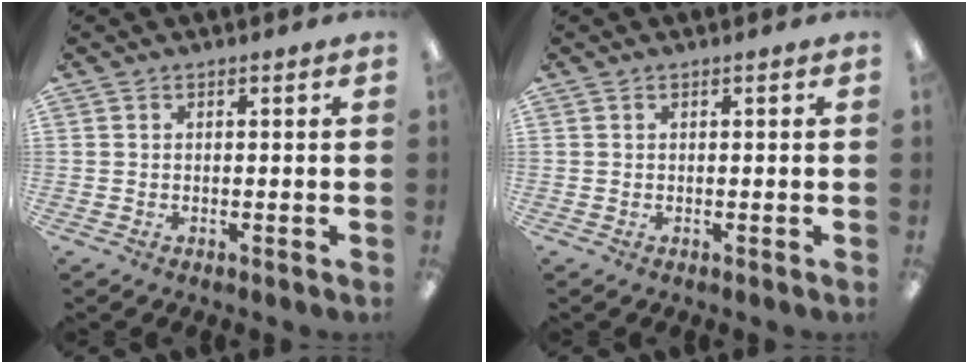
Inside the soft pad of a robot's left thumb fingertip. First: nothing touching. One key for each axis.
{"total": 0.0}